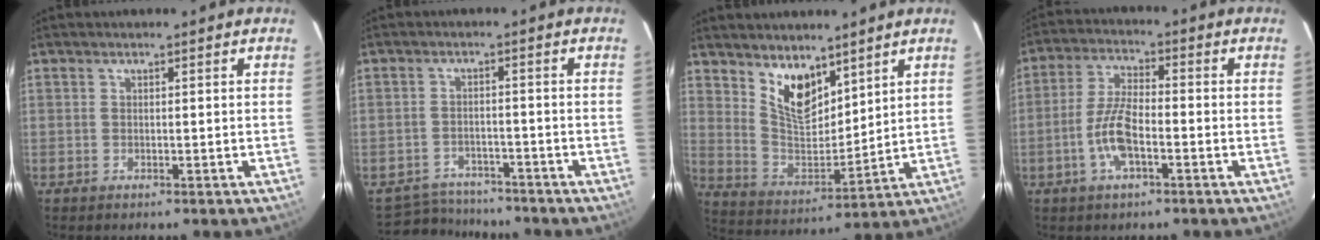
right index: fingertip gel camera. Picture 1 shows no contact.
{"total": 8.2, "force": [-7.5, 3.1, 0.9], "torque": [-0.038, 0.011, -0.112]}
{"total": 10.5, "force": [7.0, 5.1, 6.0], "torque": [-0.104, -0.006, 0.143]}
{"total": 8.0, "force": [-3.0, 2.8, 6.9], "torque": [-0.146, 0.004, -0.059]}